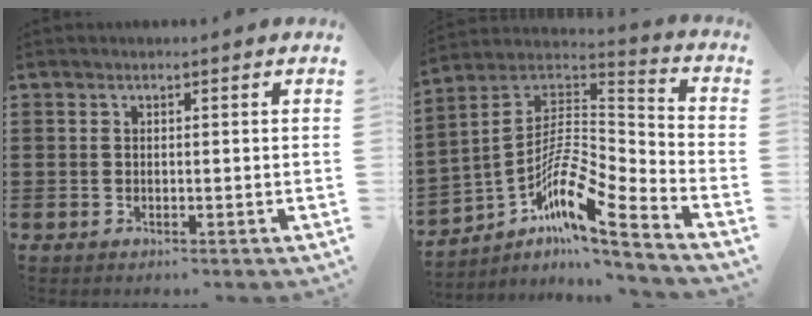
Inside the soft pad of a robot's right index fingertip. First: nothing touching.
{"total": 10.7, "force": [-6.4, 2.3, 8.3], "torque": [-0.168, -0.012, -0.132]}